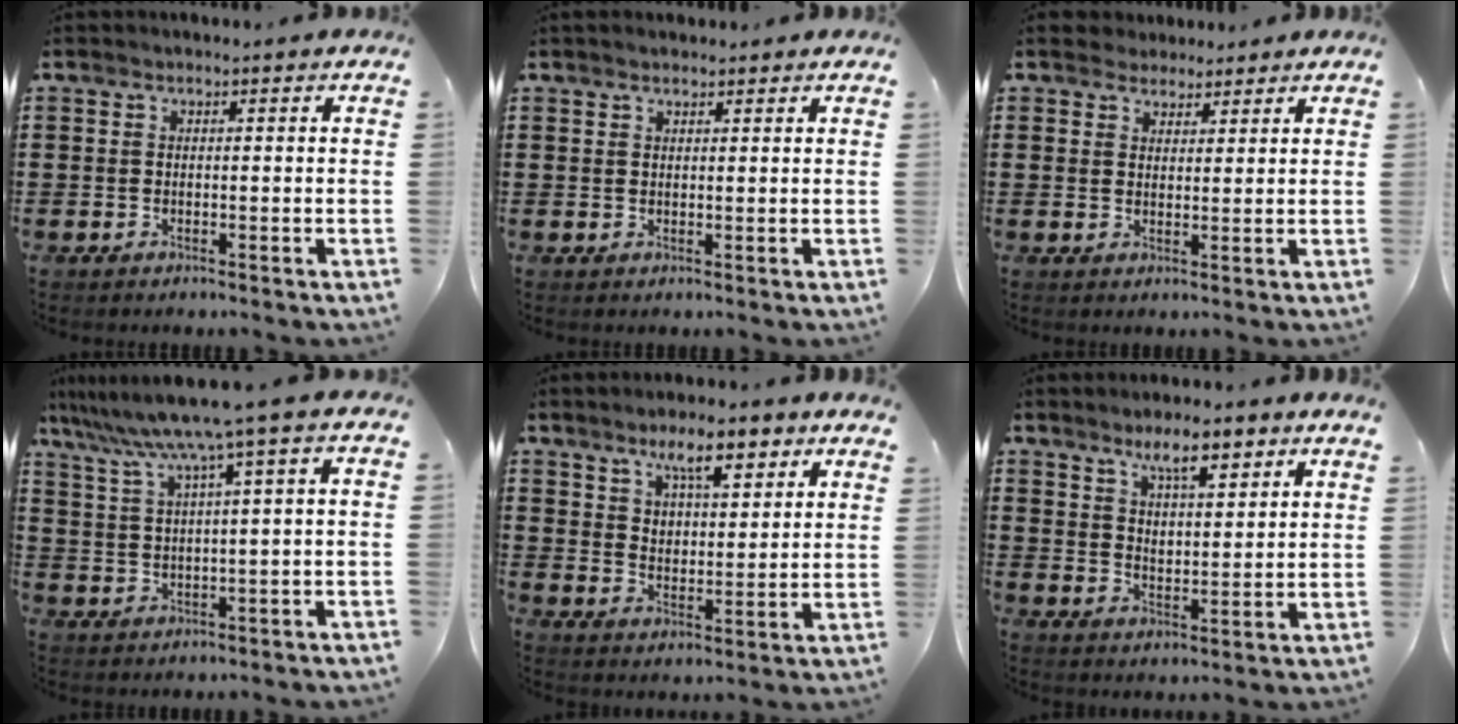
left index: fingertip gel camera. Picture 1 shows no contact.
{"total": 1.1, "force": [1.0, 0.2, 0.2], "torque": [-0.005, 0.001, 0.020]}
{"total": 3.1, "force": [2.6, 1.6, 0.0], "torque": [-0.009, 0.007, 0.051]}
{"total": 7.5, "force": [4.9, -0.6, 5.6], "torque": [-0.135, -0.032, 0.076]}
{"total": 7.8, "force": [6.3, 2.3, 4.1], "torque": [-0.072, -0.020, 0.108]}
{"total": 6.8, "force": [5.6, 1.4, 3.5], "torque": [-0.067, -0.017, 0.097]}